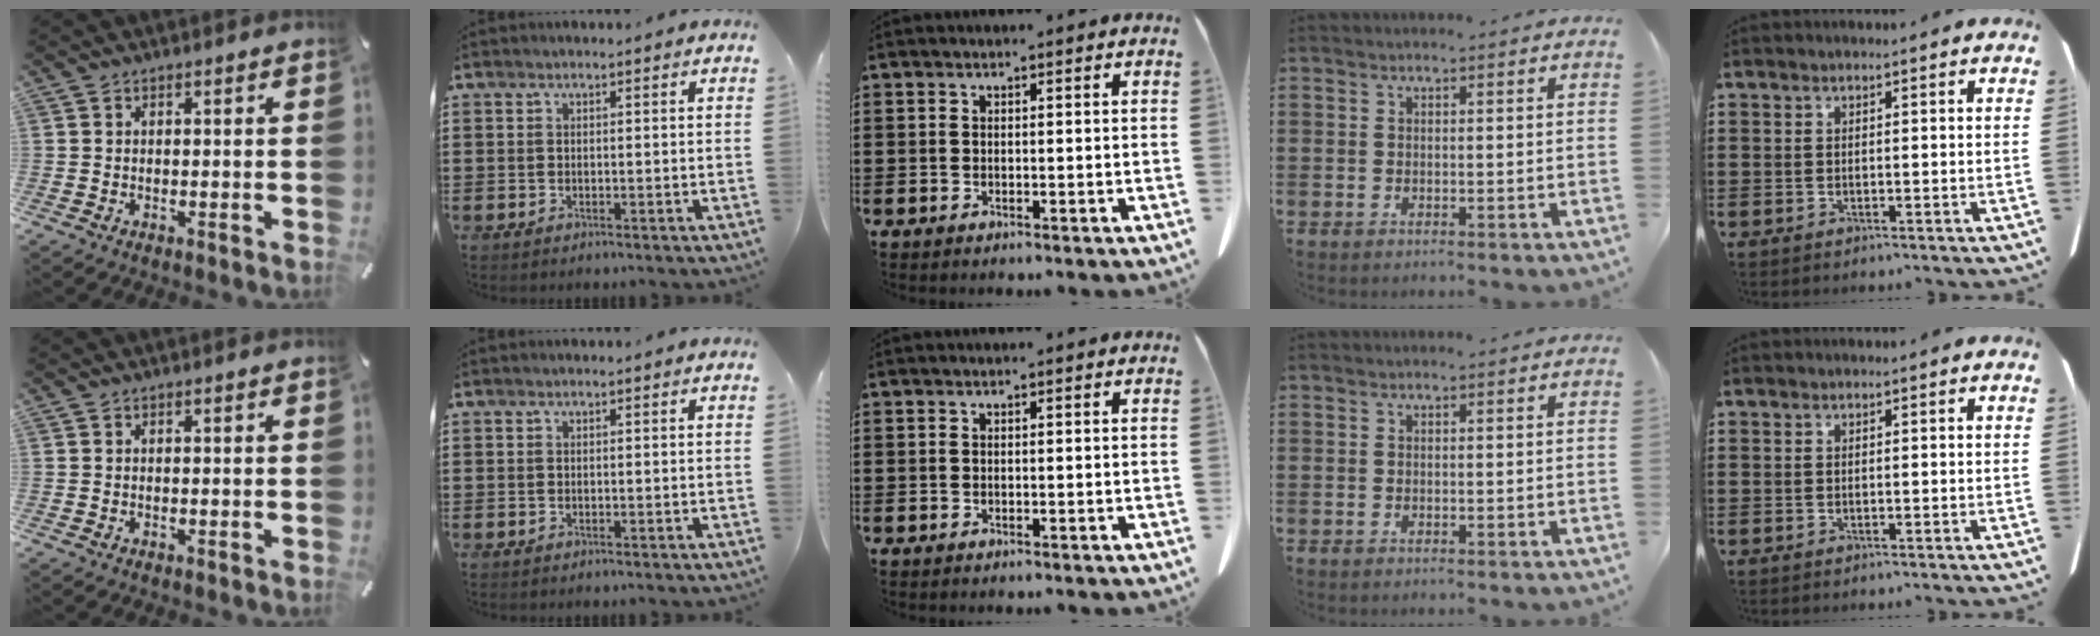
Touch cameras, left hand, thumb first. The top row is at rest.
{}